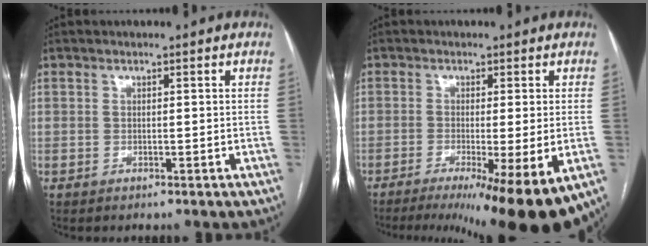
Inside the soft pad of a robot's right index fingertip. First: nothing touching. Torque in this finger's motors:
{"motor_torque": [1.83, -0.31, 1.05, 0.21]}